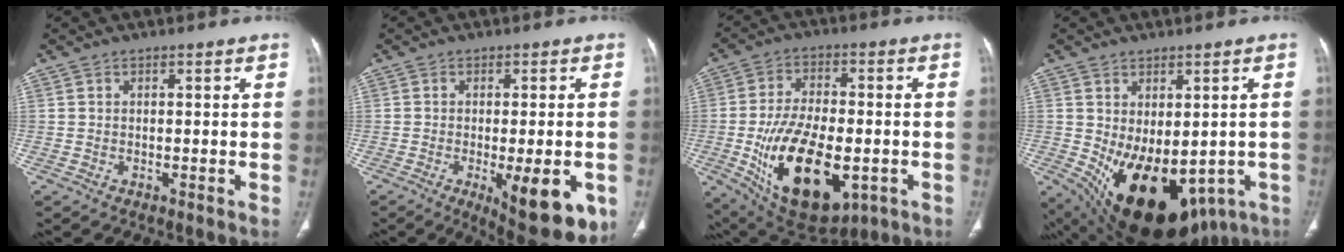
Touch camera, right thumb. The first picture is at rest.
{"total": 13.4, "force": [-4.5, 4.5, 11.8], "torque": [-0.130, -0.012, -0.048]}
{"total": 22.0, "force": [-5.7, 11.6, 17.8], "torque": [-0.299, 0.000, -0.068]}
{"total": 20.8, "force": [-5.5, 12.4, 15.8], "torque": [-0.216, -0.013, -0.044]}